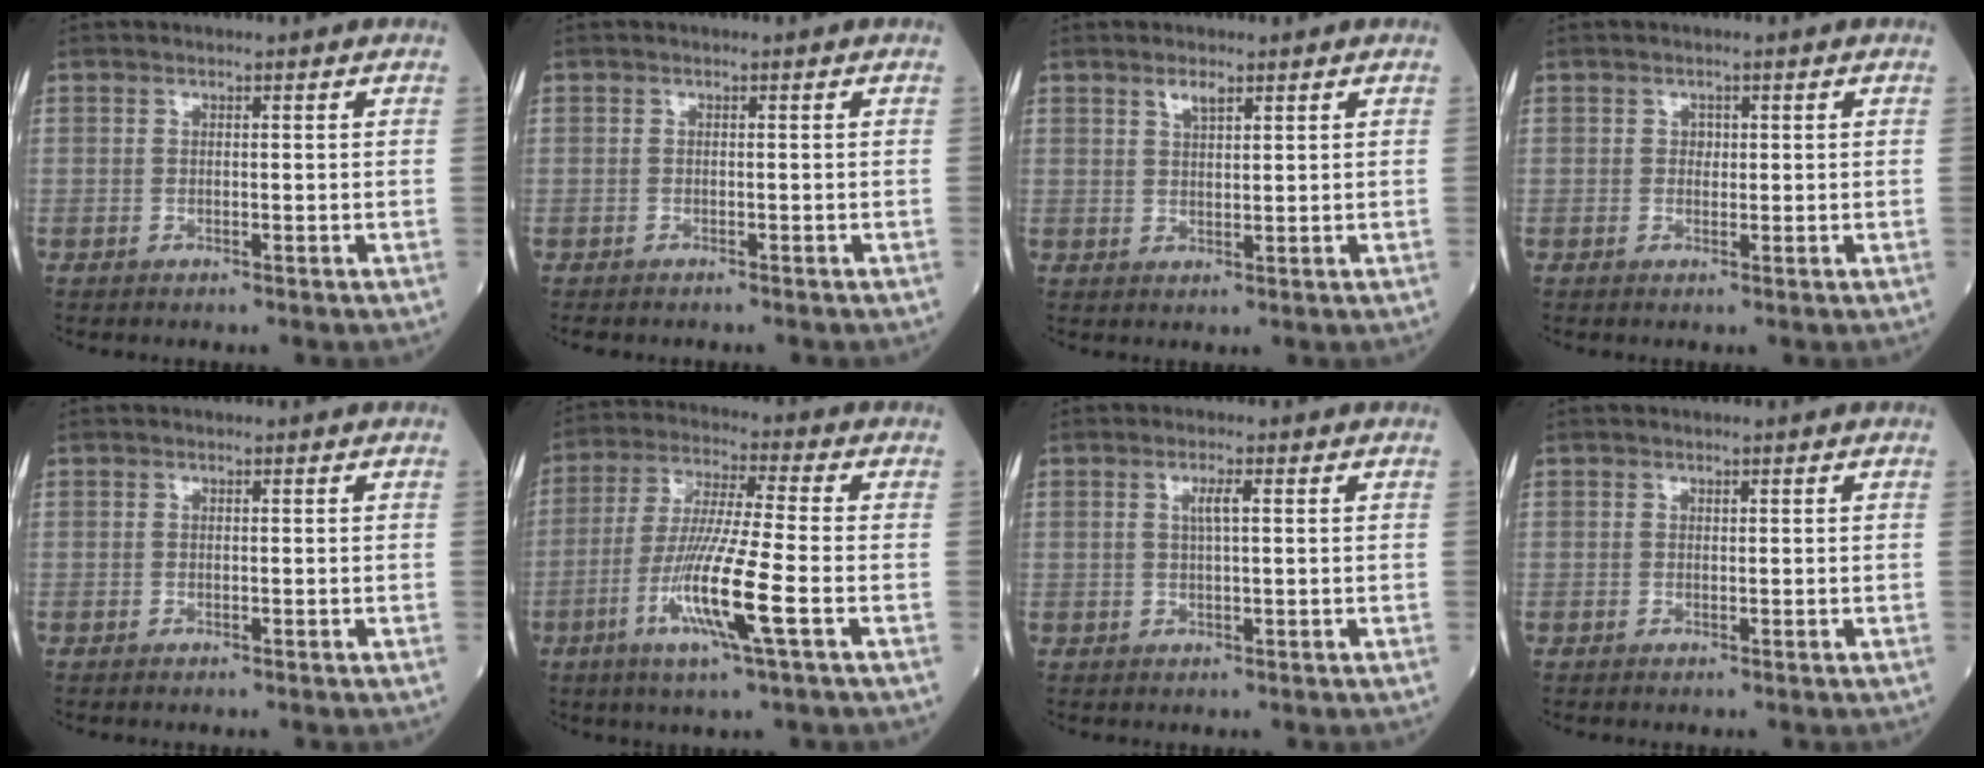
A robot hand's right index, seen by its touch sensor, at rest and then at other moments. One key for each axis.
{"total": 2.0, "fx": -1.8, "fy": 0.6, "fz": 0.6, "tx": -0.010, "ty": -0.002, "tz": -0.023}
{"total": 2.2, "fx": 1.5, "fy": 0.5, "fz": 1.5, "tx": -0.030, "ty": 0.001, "tz": 0.031}
{"total": 0.9, "fx": 0.2, "fy": 0.7, "fz": 0.4, "tx": -0.003, "ty": 0.002, "tz": 0.001}
{"total": 0.0}
{"total": 12.2, "fx": -4.1, "fy": -0.2, "fz": 11.5, "tx": -0.227, "ty": -0.017, "tz": -0.082}
{"total": 2.2, "fx": 0.6, "fy": 0.2, "fz": 2.1, "tx": -0.043, "ty": -0.001, "tz": 0.012}
{"total": 0.0}